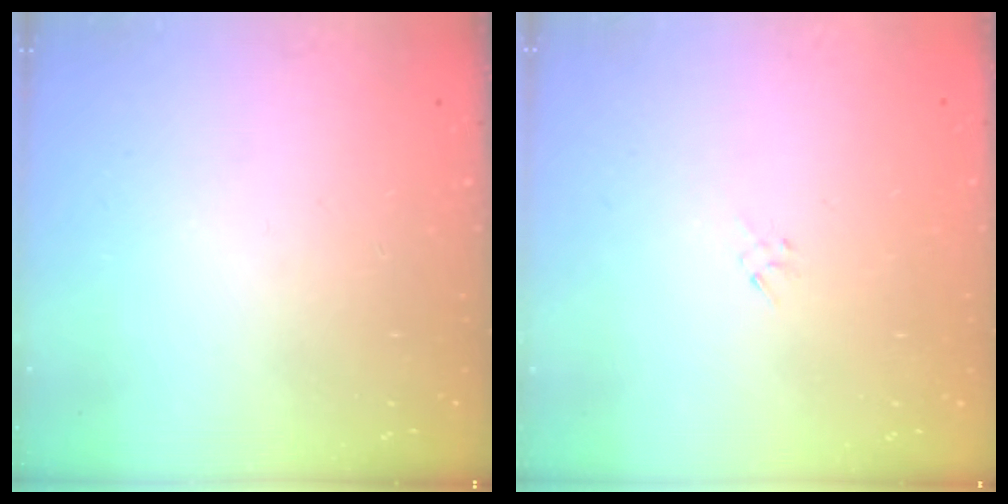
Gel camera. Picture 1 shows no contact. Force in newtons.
{"total": 1.3, "press": 1.2, "slide": 0.5}